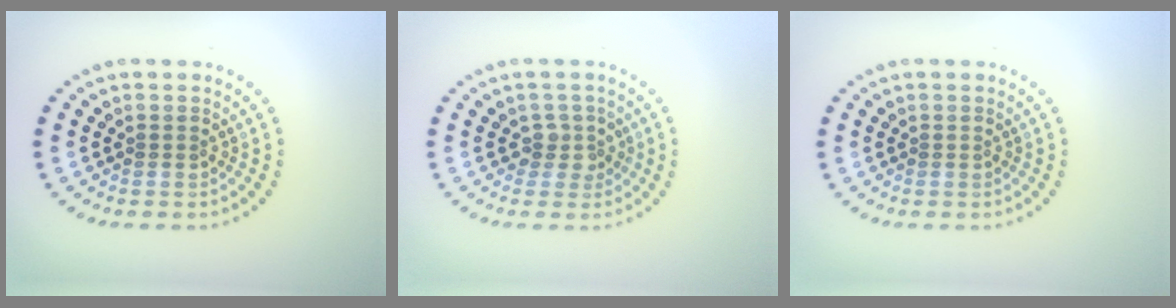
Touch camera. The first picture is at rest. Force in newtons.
{"total": 1.8, "press": 1.4, "slide": 1.2}
{"total": 0.0}